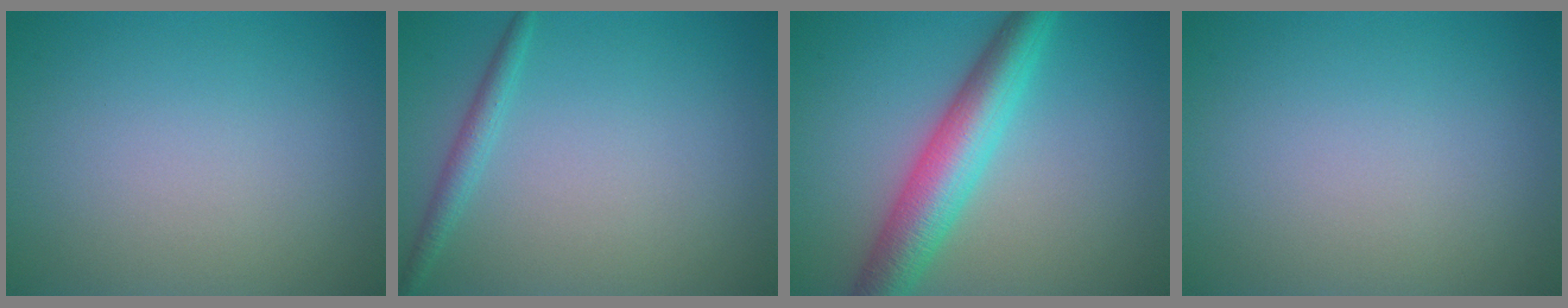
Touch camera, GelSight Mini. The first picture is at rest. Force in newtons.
{"total": 1.6, "press": 1.6, "slide": 0.1}
{"total": 6.5, "press": 6.5, "slide": 0.0}
{"total": 0.0}